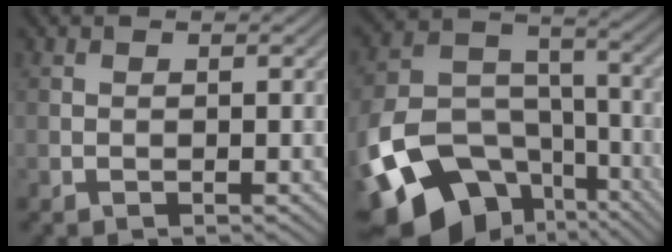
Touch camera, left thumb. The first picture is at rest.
{"total": 18.2, "force": [-9.6, 12.0, 9.8], "torque": [-0.224, -0.038, -0.148]}